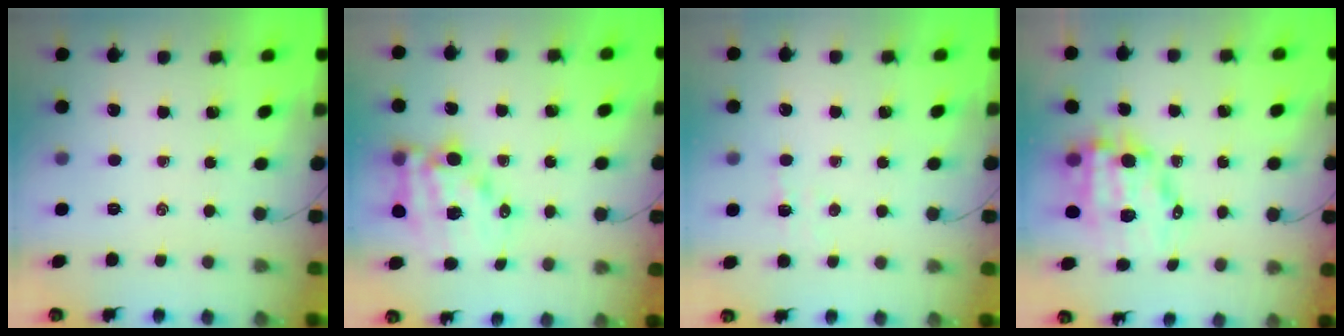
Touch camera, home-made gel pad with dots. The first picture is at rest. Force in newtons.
{"total": 12.3, "press": 11.8, "slide": 3.4}
{"total": 3.5, "press": 3.4, "slide": 0.8}
{"total": 10.6, "press": 10.2, "slide": 2.8}